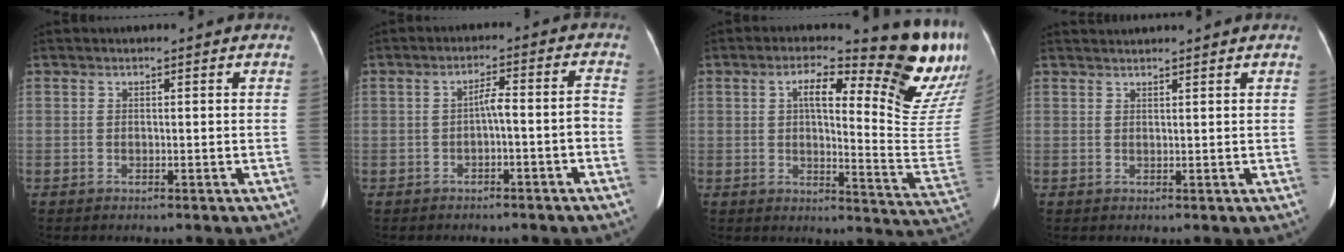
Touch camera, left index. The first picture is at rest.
{"total": 4.1, "force": [-1.6, 0.7, 3.7], "torque": [-0.056, 0.027, -0.021]}
{"total": 19.2, "force": [12.3, 3.4, 14.4], "torque": [-0.176, -0.027, 0.143]}
{"total": 3.9, "force": [3.7, -0.5, 1.2], "torque": [-0.014, 0.031, 0.055]}